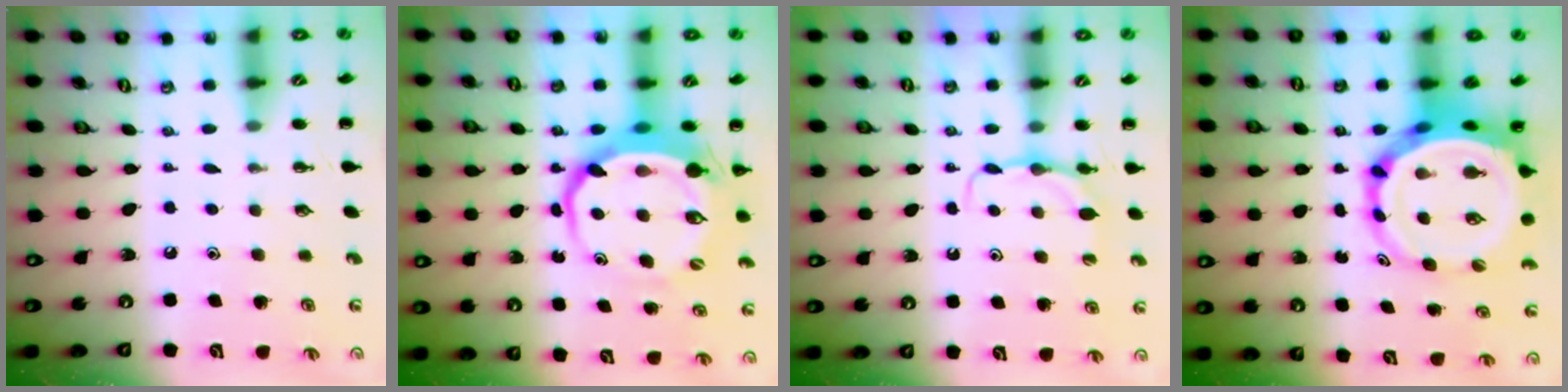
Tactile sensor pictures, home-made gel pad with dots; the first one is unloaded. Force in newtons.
{"total": 9.3, "press": 9.0, "slide": 2.5}
{"total": 5.2, "press": 5.1, "slide": 1.1}
{"total": 10.4, "press": 9.9, "slide": 3.2}